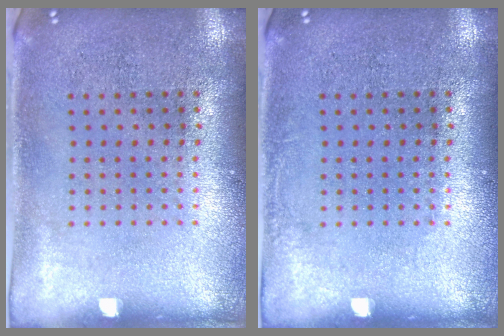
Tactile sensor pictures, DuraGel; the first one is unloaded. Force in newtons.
{"total": 0.7, "press": 0.7, "slide": 0.1}